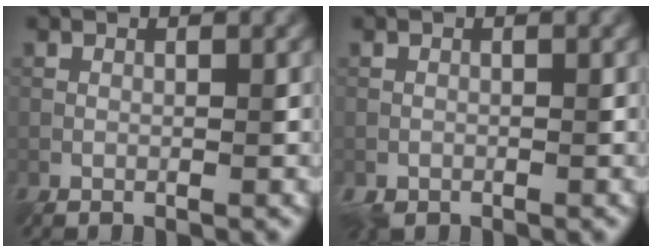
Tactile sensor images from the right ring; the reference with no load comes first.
{"total": 1.1, "force": [-0.6, 0.8, 0.3], "torque": [-0.008, -0.011, -0.010]}